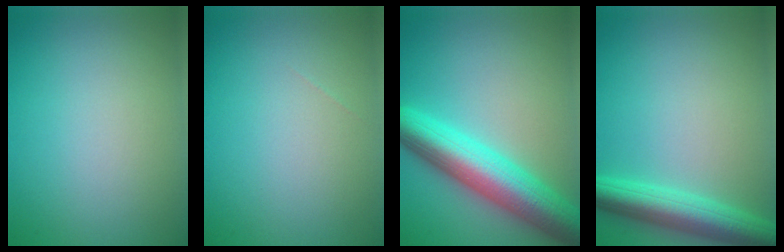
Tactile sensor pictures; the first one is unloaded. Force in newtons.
{"total": 0.0}
{"total": 9.0, "press": 9.0, "slide": 0.3}
{"total": 5.6, "press": 5.6, "slide": 0.3}